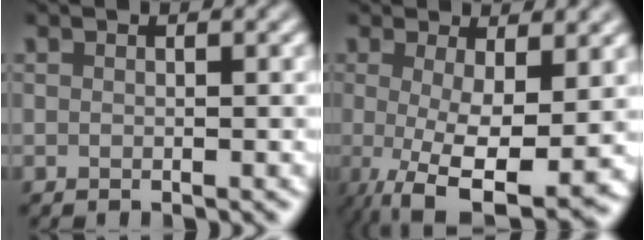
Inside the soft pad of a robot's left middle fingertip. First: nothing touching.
{"total": 8.7, "force": [-1.2, 2.5, 8.3], "torque": [-0.136, -0.012, -0.014]}